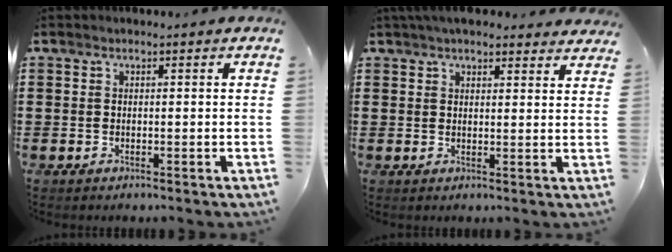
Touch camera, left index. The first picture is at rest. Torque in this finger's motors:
{"motor_torque": [1.42, -0.72, 0.28, -0.03]}